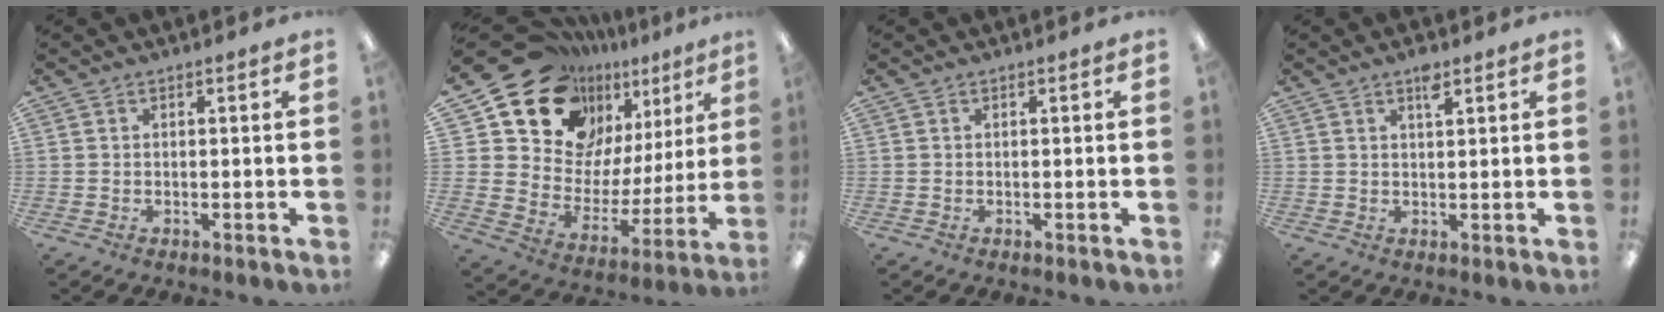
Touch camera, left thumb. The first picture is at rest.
{"total": 18.5, "force": [14.3, 10.5, 5.3], "torque": [-0.113, -0.117, 0.272]}
{"total": 0.0}
{"total": 2.9, "force": [2.0, 0.8, 2.0], "torque": [-0.036, -0.001, 0.033]}